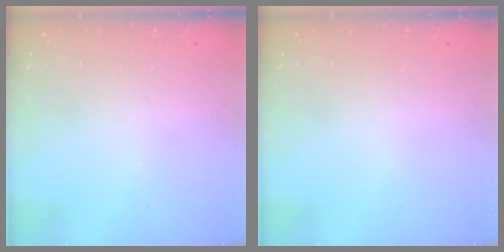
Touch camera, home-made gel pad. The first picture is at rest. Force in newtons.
{"total": 0.0}